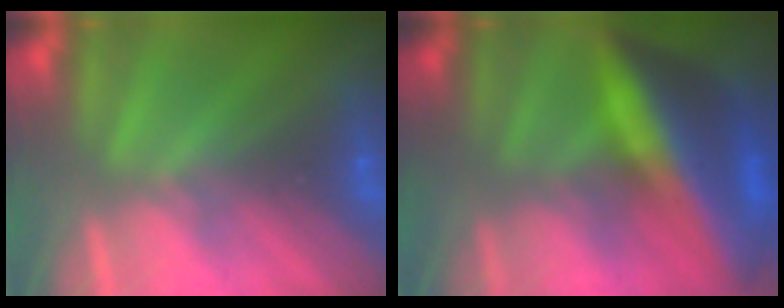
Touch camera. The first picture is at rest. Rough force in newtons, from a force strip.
{"total": 7.6}